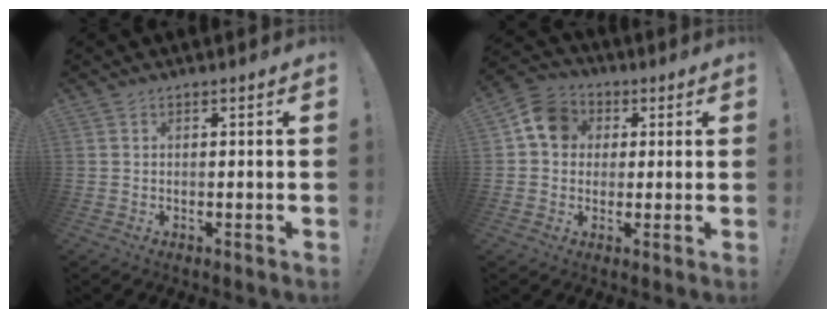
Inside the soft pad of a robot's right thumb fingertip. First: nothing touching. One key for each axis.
{"total": 10.4, "fx": 2.4, "fy": 8.8, "fz": 4.9, "tx": -0.065, "ty": 0.006, "tz": 0.051}